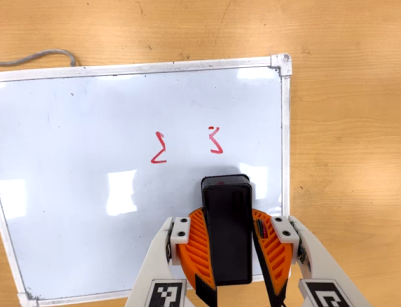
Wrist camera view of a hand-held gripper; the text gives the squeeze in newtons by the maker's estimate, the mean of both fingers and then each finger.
{"total": 9.6, "left": 9.4, "right": 9.9}